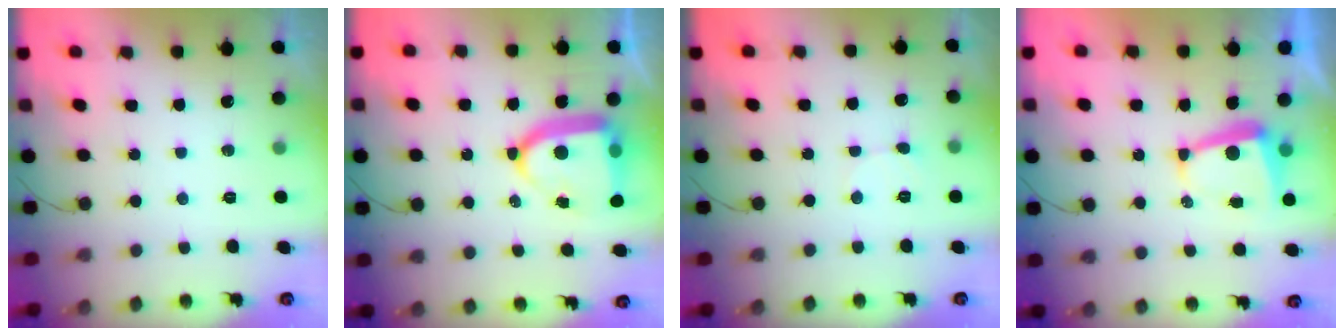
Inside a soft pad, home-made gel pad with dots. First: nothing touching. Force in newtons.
{"total": 14.5, "press": 14.4, "slide": 1.6}
{"total": 1.9, "press": 1.9, "slide": 0.2}
{"total": 5.6, "press": 5.6, "slide": 0.5}